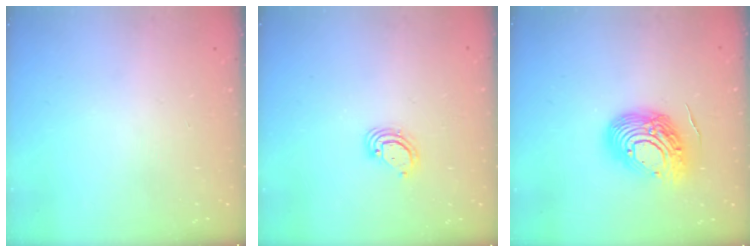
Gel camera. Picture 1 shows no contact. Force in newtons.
{"total": 3.2, "press": 3.2, "slide": 0.2}
{"total": 15.0, "press": 14.9, "slide": 1.5}